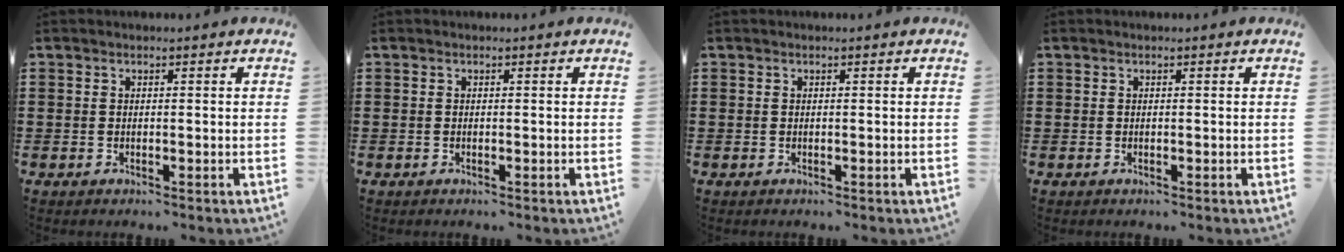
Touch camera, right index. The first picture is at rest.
{"total": 0.0}
{"total": 0.0}
{"total": 0.0}